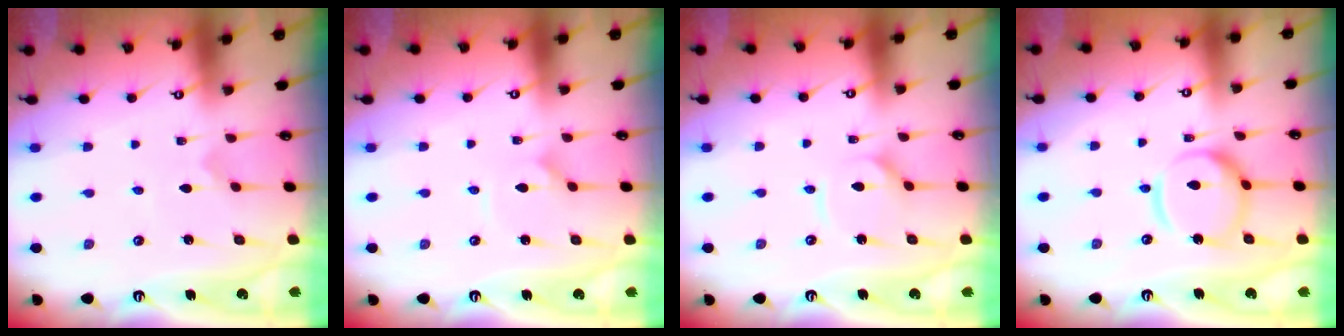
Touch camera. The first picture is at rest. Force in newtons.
{"total": 1.6, "press": 1.6, "slide": 0.1}
{"total": 2.9, "press": 2.9, "slide": 0.4}
{"total": 12.7, "press": 12.6, "slide": 1.3}